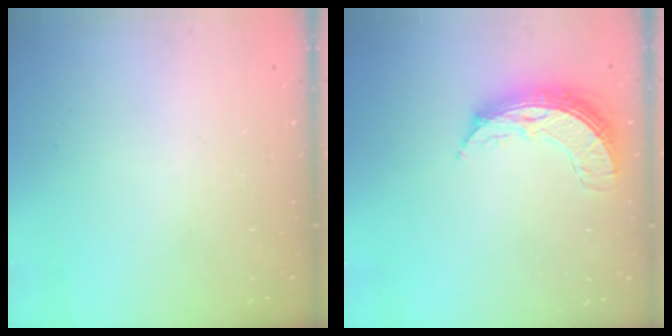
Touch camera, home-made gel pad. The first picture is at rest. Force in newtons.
{"total": 8.6, "press": 8.6, "slide": 0.7}